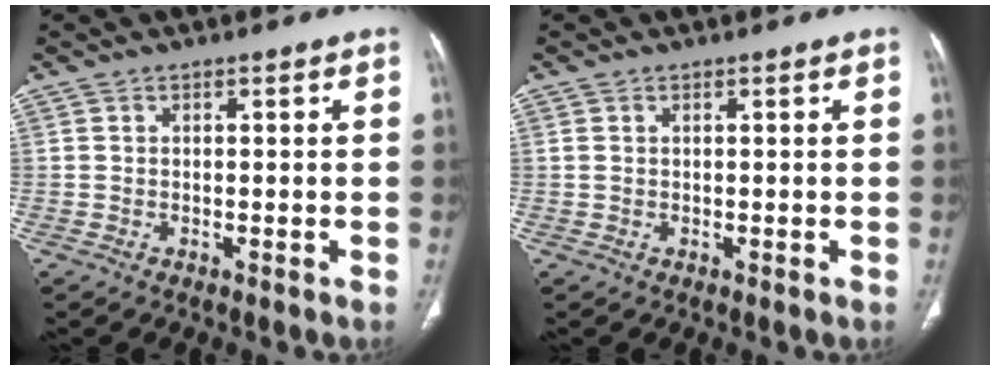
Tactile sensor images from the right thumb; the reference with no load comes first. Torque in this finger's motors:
{"motor_torque": [-0.06, -0.37, -0.39, 0.37, 0.05]}